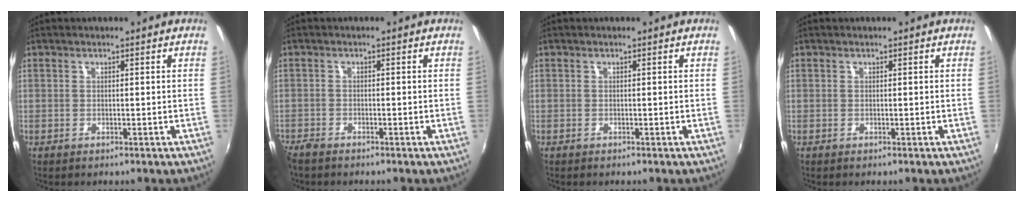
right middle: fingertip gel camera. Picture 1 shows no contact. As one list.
[{"total": 3.0, "force": [-2.7, 0.9, 0.9], "torque": [-0.028, -0.015, -0.055]}, {"total": 0.0}, {"total": 0.0}]